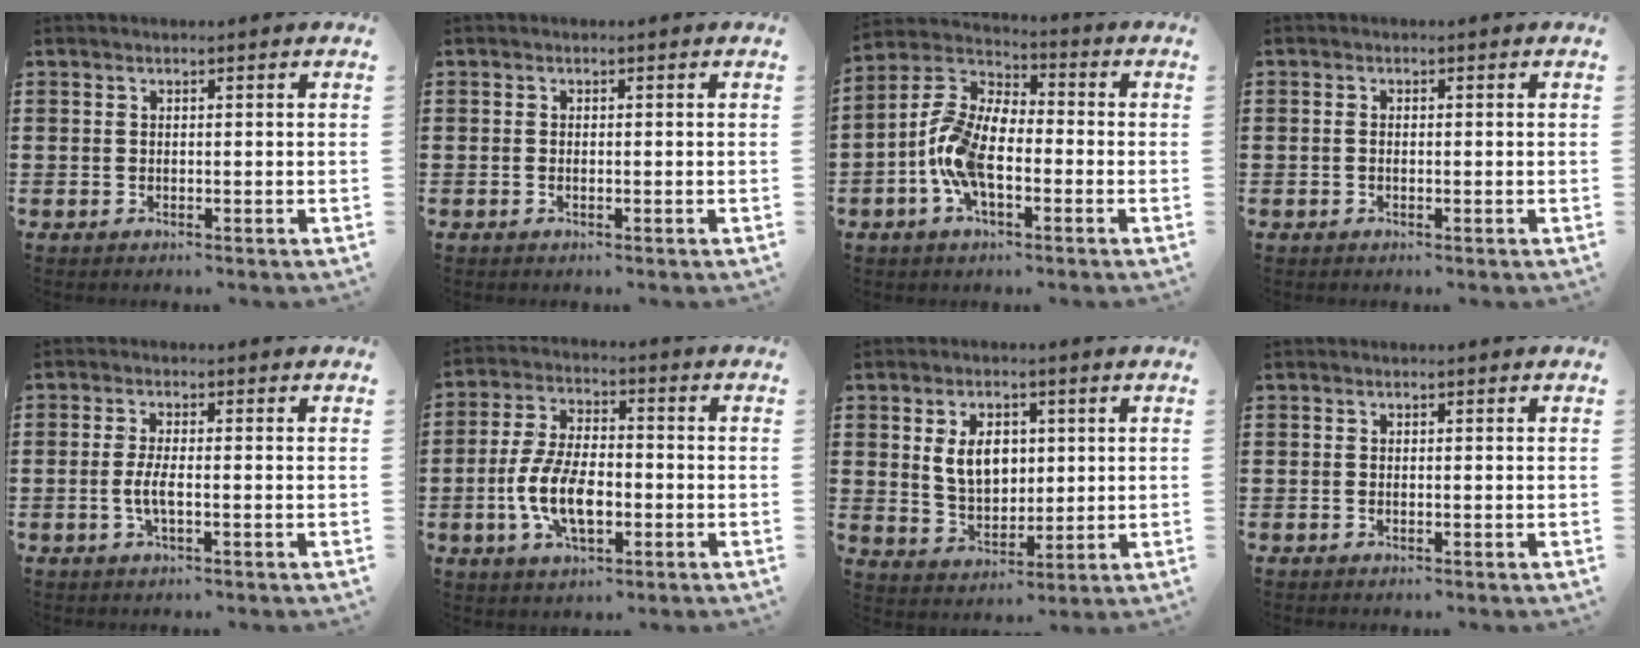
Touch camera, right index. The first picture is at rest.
{"total": 0.5, "force": [-0.2, 0.2, 0.5], "torque": [-0.011, -0.003, -0.003]}
{"total": 9.5, "force": [-2.5, 4.8, 7.8], "torque": [-0.200, -0.004, -0.057]}
{"total": 0.7, "force": [-0.2, 0.3, 0.6], "torque": [-0.014, -0.004, -0.004]}
{"total": 3.4, "force": [-0.9, 0.7, 3.2], "torque": [-0.072, -0.004, -0.021]}
{"total": 8.9, "force": [-2.4, 4.3, 7.4], "torque": [-0.176, -0.006, -0.051]}
{"total": 6.6, "force": [1.4, 4.5, 4.6], "torque": [-0.088, 0.011, 0.020]}
{"total": 0.0}